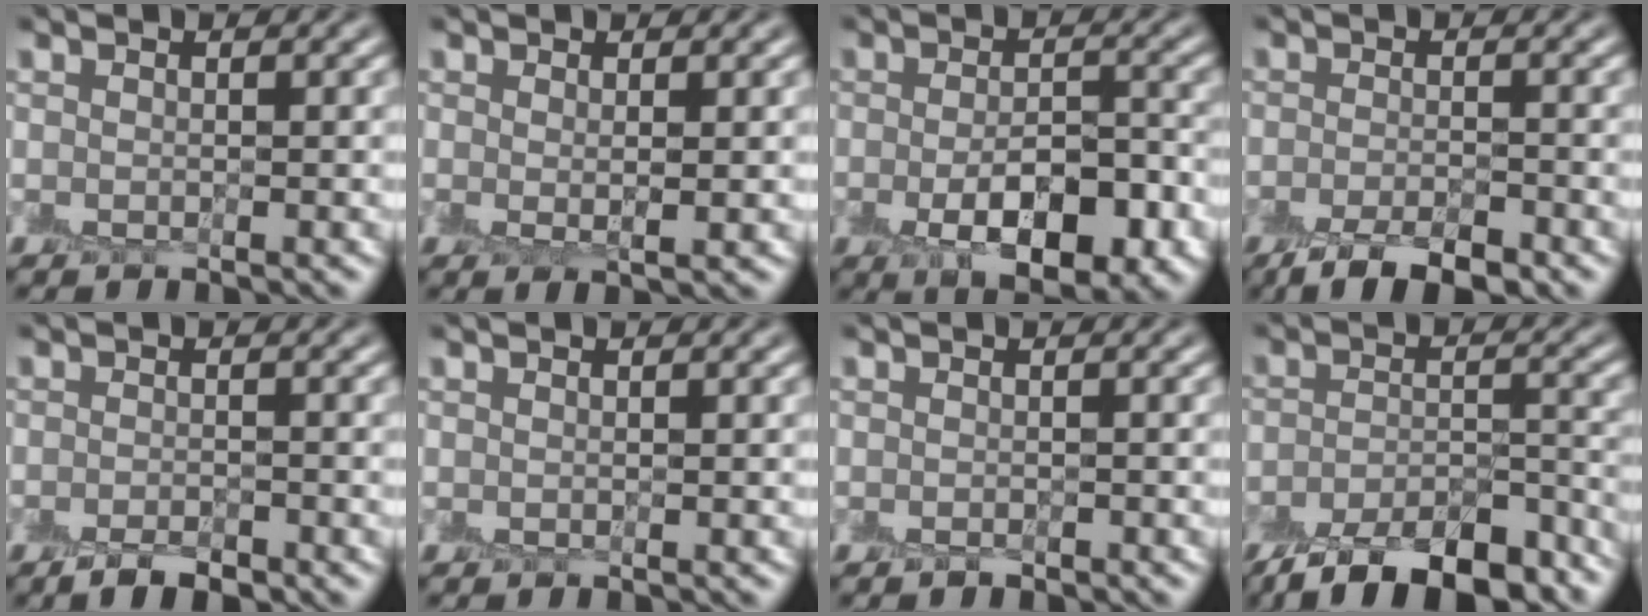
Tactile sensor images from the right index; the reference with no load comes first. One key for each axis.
{"total": 1.2, "fx": 0.3, "fy": 0.1, "fz": 1.1, "tx": -0.016, "ty": -0.006, "tz": 0.007}
{"total": 6.2, "fx": -2.4, "fy": 2.9, "fz": 4.9, "tx": -0.079, "ty": -0.008, "tz": -0.037}
{"total": 4.8, "fx": -3.6, "fy": 1.4, "fz": 2.8, "tx": -0.045, "ty": -0.008, "tz": -0.063}
{"total": 2.3, "fx": -1.8, "fy": 0.8, "fz": 1.2, "tx": -0.019, "ty": -0.005, "tz": -0.032}
{"total": 0.0}
{"total": 0.7, "fx": -0.6, "fy": 0.2, "fz": 0.1, "tx": -0.001, "ty": -0.006, "tz": -0.009}
{"total": 10.4, "fx": -8.2, "fy": 3.4, "fz": 5.5, "tx": -0.083, "ty": -0.017, "tz": -0.127}